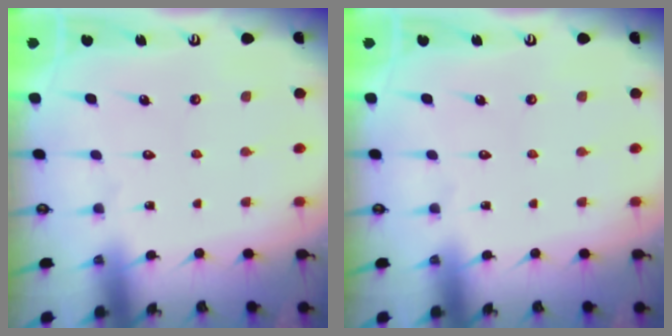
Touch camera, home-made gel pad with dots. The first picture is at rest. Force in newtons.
{"total": 0.0}